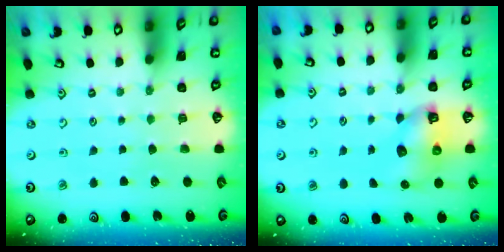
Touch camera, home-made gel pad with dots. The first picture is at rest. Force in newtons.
{"total": 6.8, "press": 6.8, "slide": 0.9}